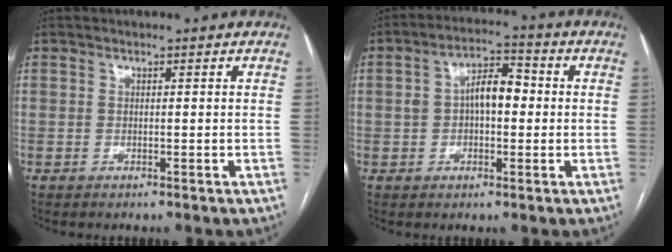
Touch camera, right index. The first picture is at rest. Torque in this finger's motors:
{"motor_torque": [0.23, -0.03, 0.18, 0.05]}